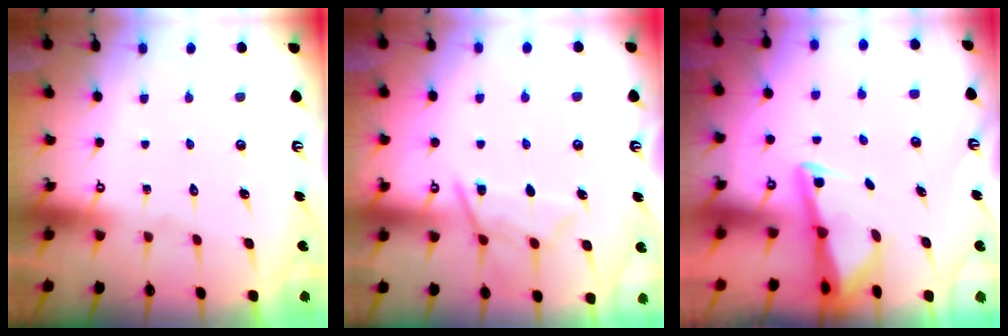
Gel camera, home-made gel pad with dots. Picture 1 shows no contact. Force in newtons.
{"total": 10.6, "press": 10.5, "slide": 1.1}
{"total": 3.0, "press": 3.0, "slide": 0.4}